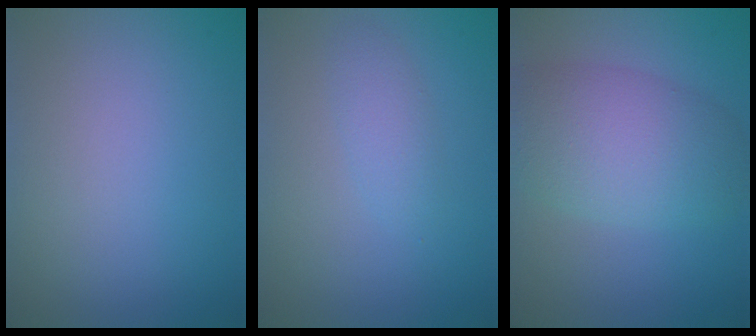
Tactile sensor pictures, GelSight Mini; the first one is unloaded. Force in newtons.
{"total": 1.7, "press": 1.7, "slide": 0.0}
{"total": 7.0, "press": 7.0, "slide": 0.2}